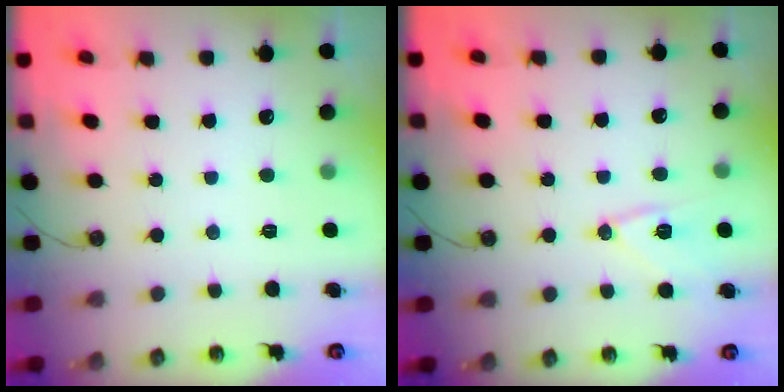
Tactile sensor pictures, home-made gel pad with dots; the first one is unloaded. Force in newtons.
{"total": 11.5, "press": 11.5, "slide": 0.2}